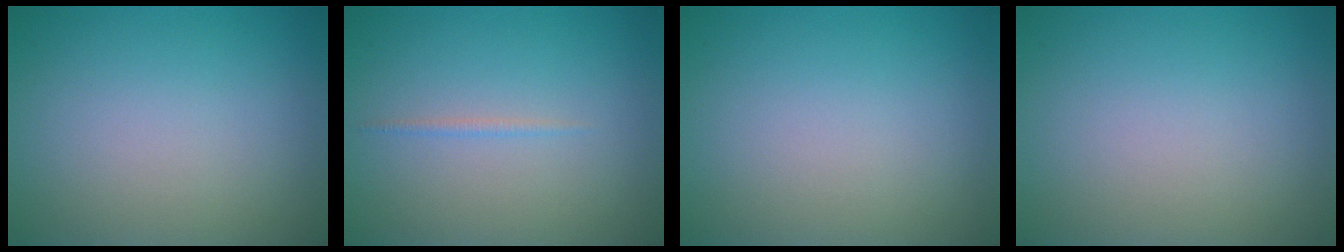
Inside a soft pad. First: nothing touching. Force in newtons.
{"total": 0.6, "press": 0.6, "slide": 0.1}
{"total": 0.0}
{"total": 0.0}